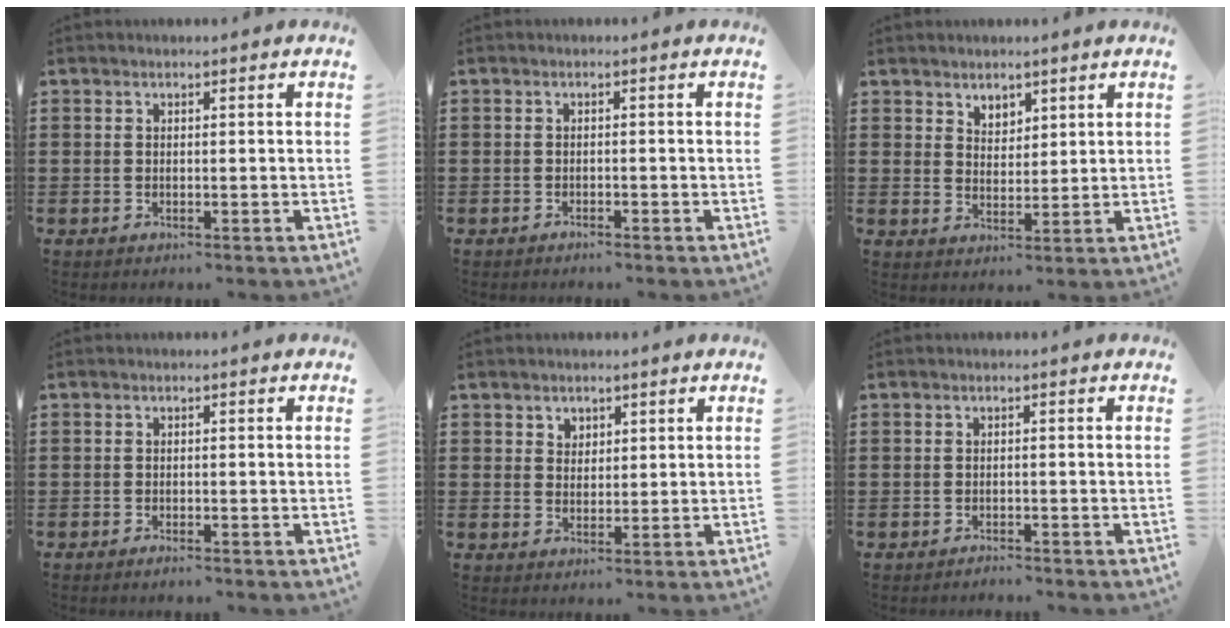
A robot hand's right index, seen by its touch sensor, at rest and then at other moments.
{"total": 0.9, "force": [-0.9, 0.1, 0.1], "torque": [-0.004, 0.001, -0.019]}
{"total": 3.2, "force": [2.5, 2.0, 0.1], "torque": [-0.012, 0.006, 0.047]}
{"total": 0.9, "force": [-0.8, 0.1, 0.3], "torque": [-0.008, -0.003, -0.016]}
{"total": 2.0, "force": [1.3, 1.6, 0.1], "torque": [-0.009, 0.007, 0.024]}
{"total": 1.1, "force": [-1.1, 0.0, 0.0], "torque": [-0.003, 0.002, -0.023]}